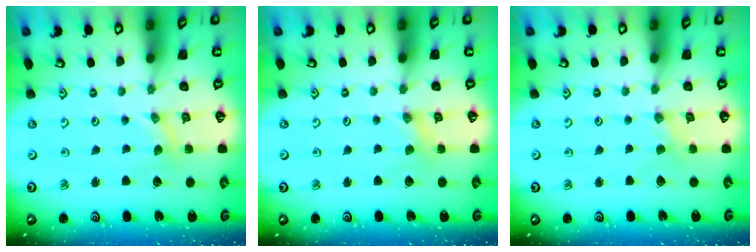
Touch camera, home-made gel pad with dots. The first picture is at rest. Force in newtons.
{"total": 0.0}
{"total": 0.0}